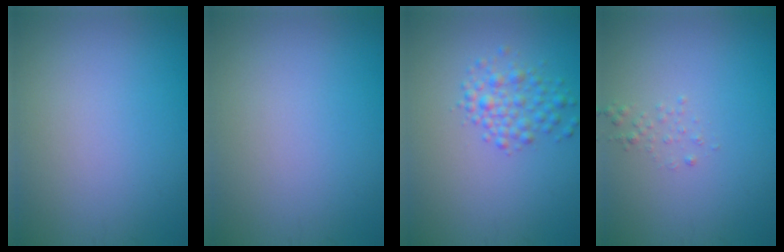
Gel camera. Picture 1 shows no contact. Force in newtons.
{"total": 0.0}
{"total": 3.2, "press": 3.2, "slide": 0.0}
{"total": 0.8, "press": 0.8, "slide": 0.1}